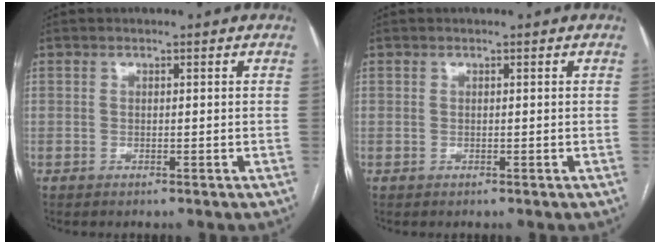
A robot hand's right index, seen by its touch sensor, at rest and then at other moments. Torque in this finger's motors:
{"motor_torque": [-0.08, -0.01, -0.02, 0.00]}